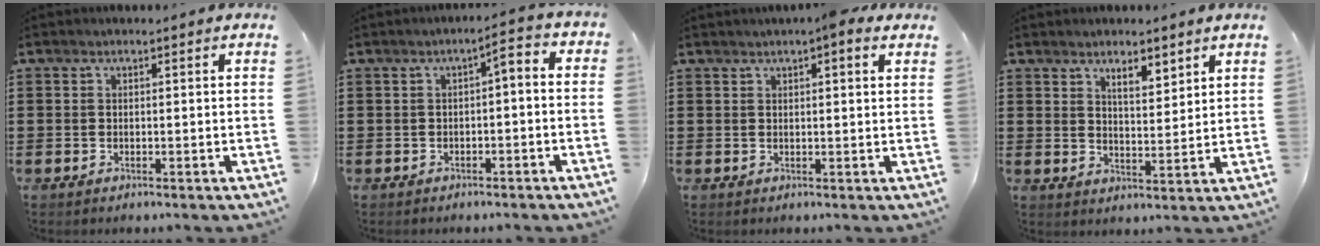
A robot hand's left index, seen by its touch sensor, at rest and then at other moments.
{"total": 2.5, "force": [-1.9, 0.5, 1.6], "torque": [-0.034, 0.005, -0.043]}
{"total": 2.0, "force": [1.4, 0.1, 1.4], "torque": [-0.030, 0.003, 0.025]}
{"total": 3.7, "force": [3.1, 0.9, 1.7], "torque": [-0.027, -0.006, 0.053]}